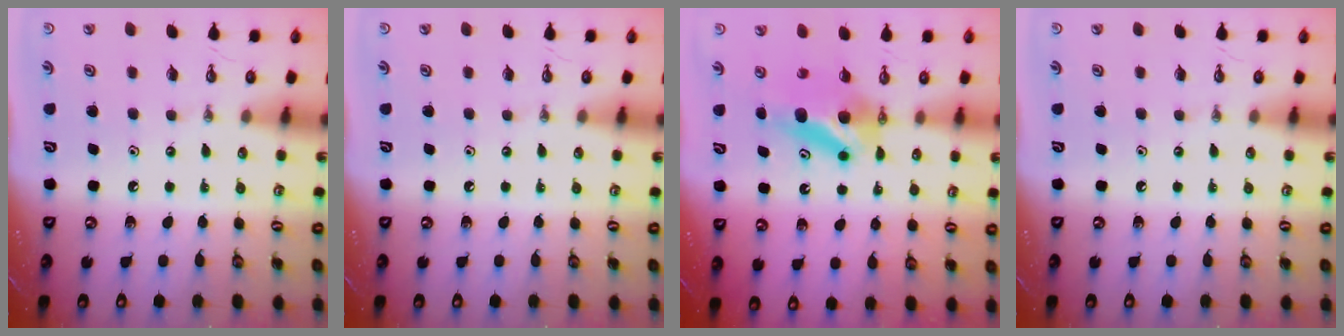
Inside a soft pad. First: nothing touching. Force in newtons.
{"total": 0.0}
{"total": 7.1, "press": 6.9, "slide": 1.5}
{"total": 0.0}